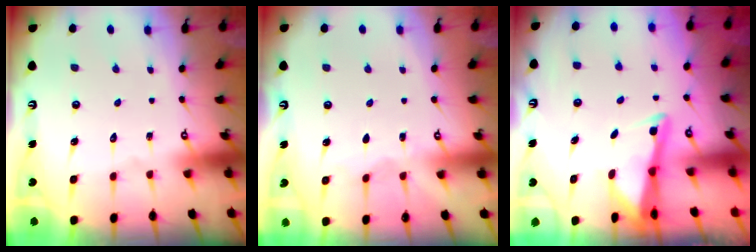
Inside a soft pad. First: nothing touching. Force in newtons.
{"total": 3.7, "press": 3.7, "slide": 0.4}
{"total": 2.6, "press": 2.6, "slide": 0.3}